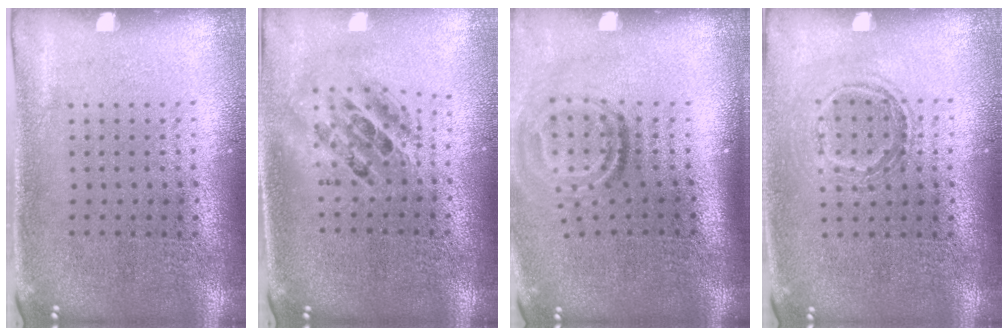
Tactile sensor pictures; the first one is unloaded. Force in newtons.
{"total": 1.8, "press": 1.4, "slide": 1.1}
{"total": 1.9, "press": 1.1, "slide": 1.5}
{"total": 1.2, "press": 1.0, "slide": 0.6}